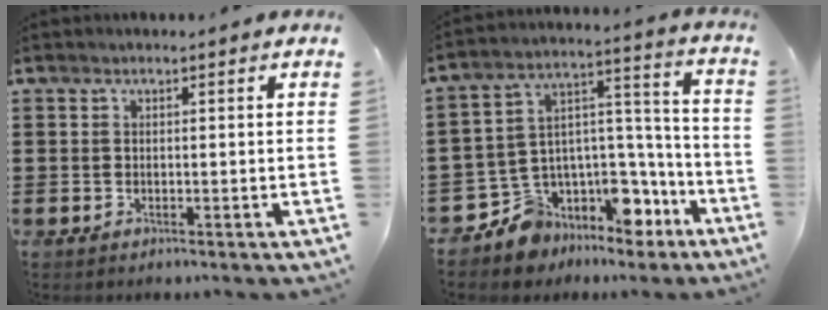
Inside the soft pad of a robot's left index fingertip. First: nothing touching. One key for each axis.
{"total": 9.5, "fx": -7.7, "fy": 5.3, "fz": 1.7, "tx": -0.041, "ty": 0.003, "tz": -0.135}